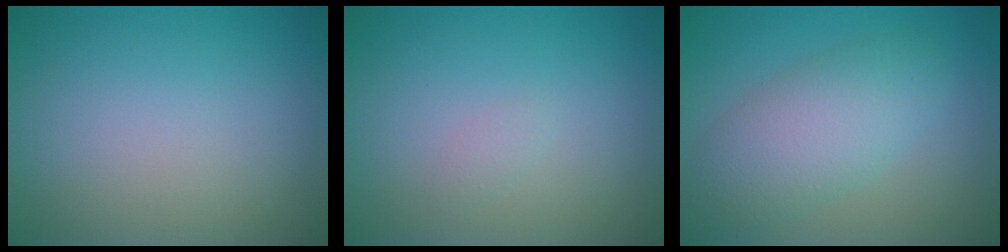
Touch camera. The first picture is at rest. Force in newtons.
{"total": 0.6, "press": 0.6, "slide": 0.0}
{"total": 5.4, "press": 5.4, "slide": 0.1}